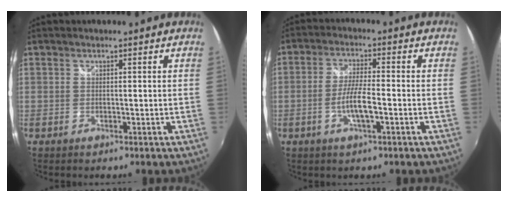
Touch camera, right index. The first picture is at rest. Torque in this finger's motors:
{"motor_torque": [0.71, -0.08, 0.31, 0.06]}